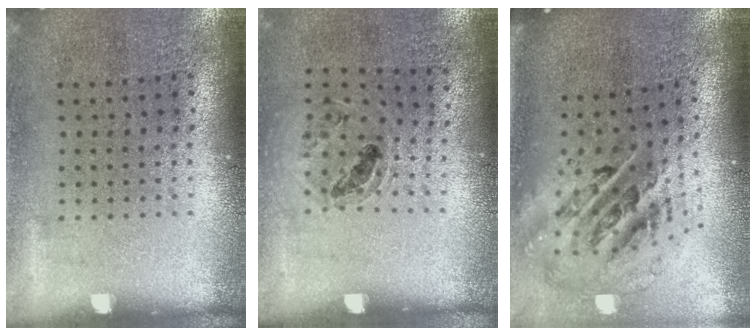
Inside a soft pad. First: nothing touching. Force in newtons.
{"total": 0.9, "press": 0.8, "slide": 0.3}
{"total": 2.4, "press": 1.6, "slide": 1.7}